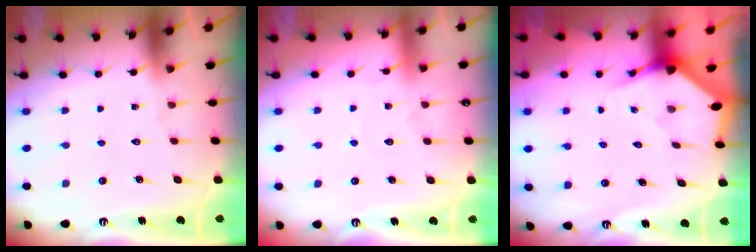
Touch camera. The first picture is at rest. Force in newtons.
{"total": 2.1, "press": 2.1, "slide": 0.3}
{"total": 2.9, "press": 2.9, "slide": 0.1}